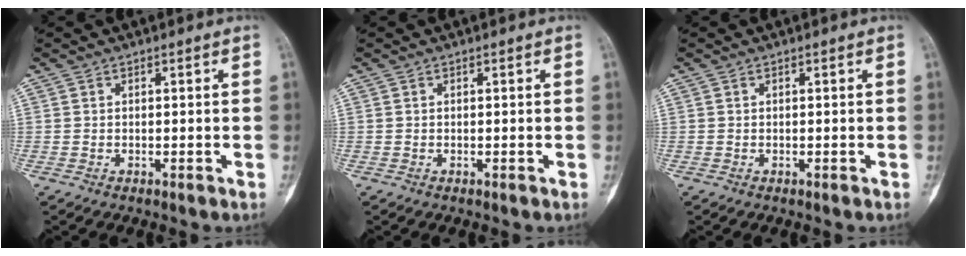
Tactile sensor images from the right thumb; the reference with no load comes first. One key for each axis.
{"total": 0.0}
{"total": 0.0}